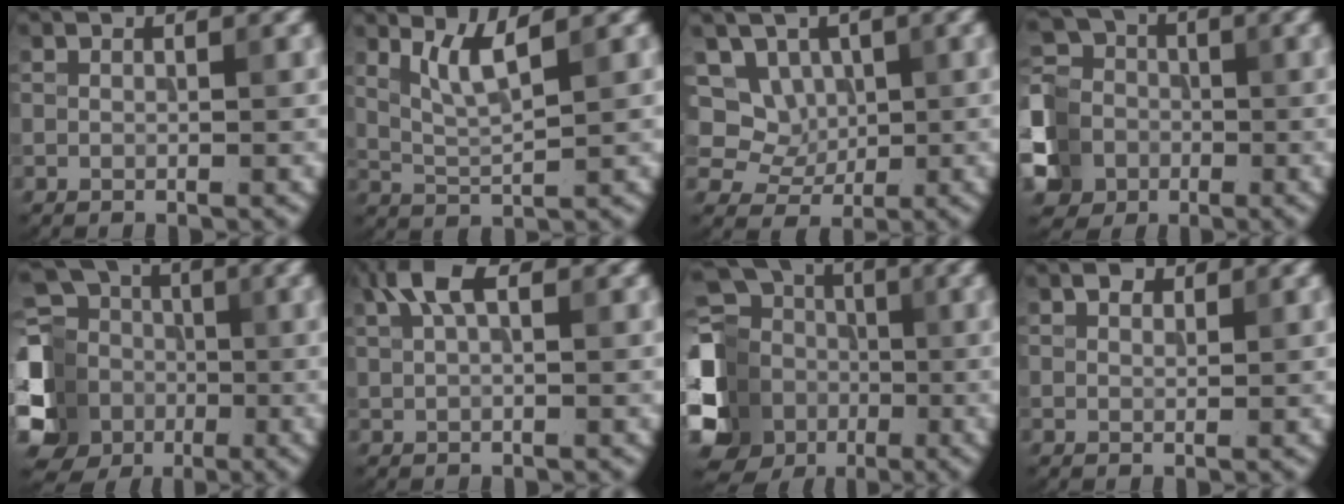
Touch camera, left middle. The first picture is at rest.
{"total": 3.2, "force": [1.7, 0.5, 2.6], "torque": [-0.056, -0.006, 0.040]}
{"total": 4.6, "force": [1.8, 3.6, 2.1], "torque": [-0.039, -0.003, 0.039]}
{"total": 9.3, "force": [-4.6, 7.3, 3.3], "torque": [-0.068, -0.027, -0.078]}
{"total": 10.2, "force": [-2.3, 8.7, 4.8], "torque": [-0.118, -0.002, -0.041]}
{"total": 3.0, "force": [1.4, 1.2, 2.4], "torque": [-0.049, 0.007, 0.025]}
{"total": 14.4, "force": [-3.6, 12.4, 6.4], "torque": [-0.158, 0.001, -0.079]}
{"total": 1.1, "force": [0.7, 0.6, 0.5], "torque": [-0.008, 0.002, 0.012]}